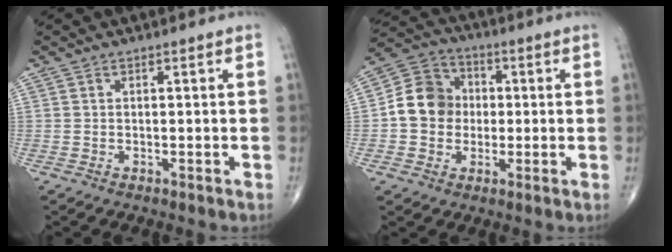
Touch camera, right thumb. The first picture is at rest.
{"total": 10.4, "force": [-0.2, 9.2, 5.0], "torque": [-0.064, 0.027, -0.016]}